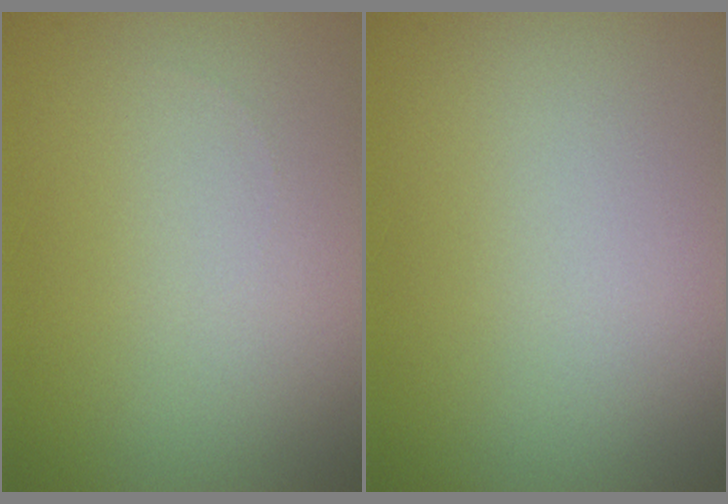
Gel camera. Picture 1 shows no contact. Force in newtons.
{"total": 0.0}